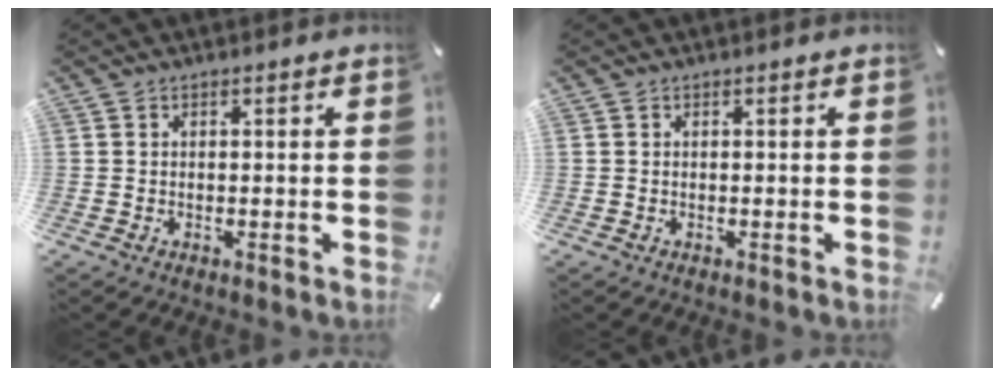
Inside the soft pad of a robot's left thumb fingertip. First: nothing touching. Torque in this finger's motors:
{"motor_torque": [-0.06, 0.07, 0.00, 0.00, 0.00]}